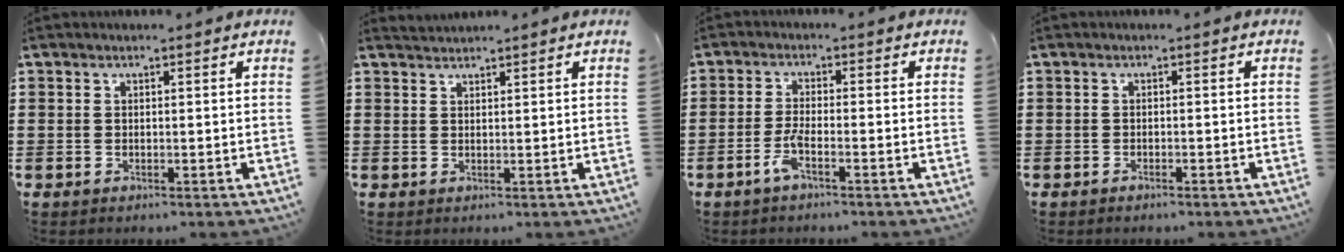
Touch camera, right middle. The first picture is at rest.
{"total": 1.4, "force": [1.4, -0.1, -0.1], "torque": [-0.002, 0.001, 0.027]}
{"total": 3.2, "force": [-1.8, 0.5, 2.6], "torque": [-0.061, -0.004, -0.036]}
{"total": 0.7, "force": [-0.6, 0.1, 0.2], "torque": [-0.006, -0.001, -0.013]}